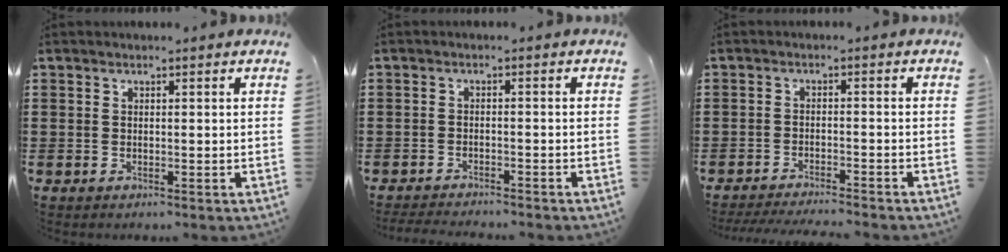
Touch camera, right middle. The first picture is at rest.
{"total": 2.1, "force": [-2.1, 0.0, 0.2], "torque": [-0.006, 0.000, -0.044]}
{"total": 3.0, "force": [-2.9, -0.2, 0.6], "torque": [-0.010, -0.001, -0.060]}